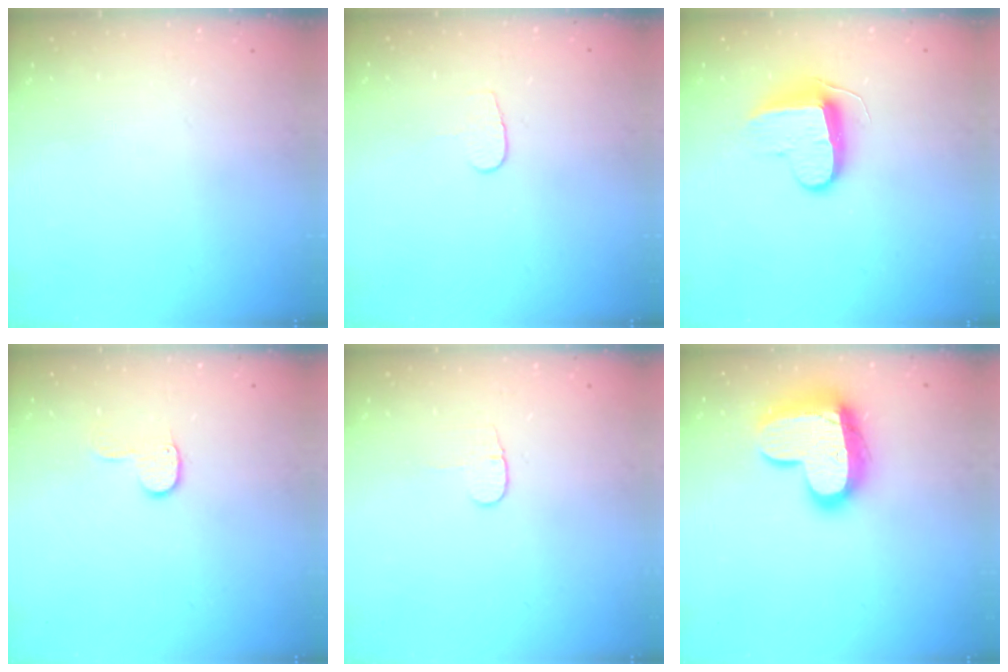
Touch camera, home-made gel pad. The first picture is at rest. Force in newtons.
{"total": 3.7, "press": 3.7, "slide": 0.3}
{"total": 9.7, "press": 9.7, "slide": 0.4}
{"total": 5.5, "press": 5.5, "slide": 0.6}
{"total": 3.7, "press": 3.7, "slide": 0.5}
{"total": 17.3, "press": 17.2, "slide": 1.4}